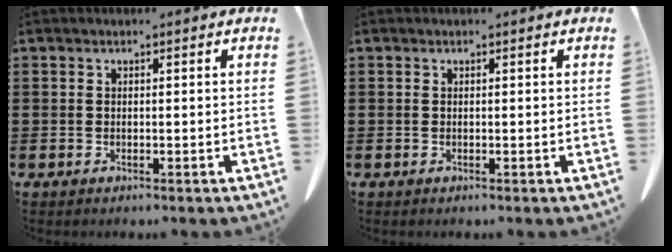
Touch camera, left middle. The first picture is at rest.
{"total": 0.0}